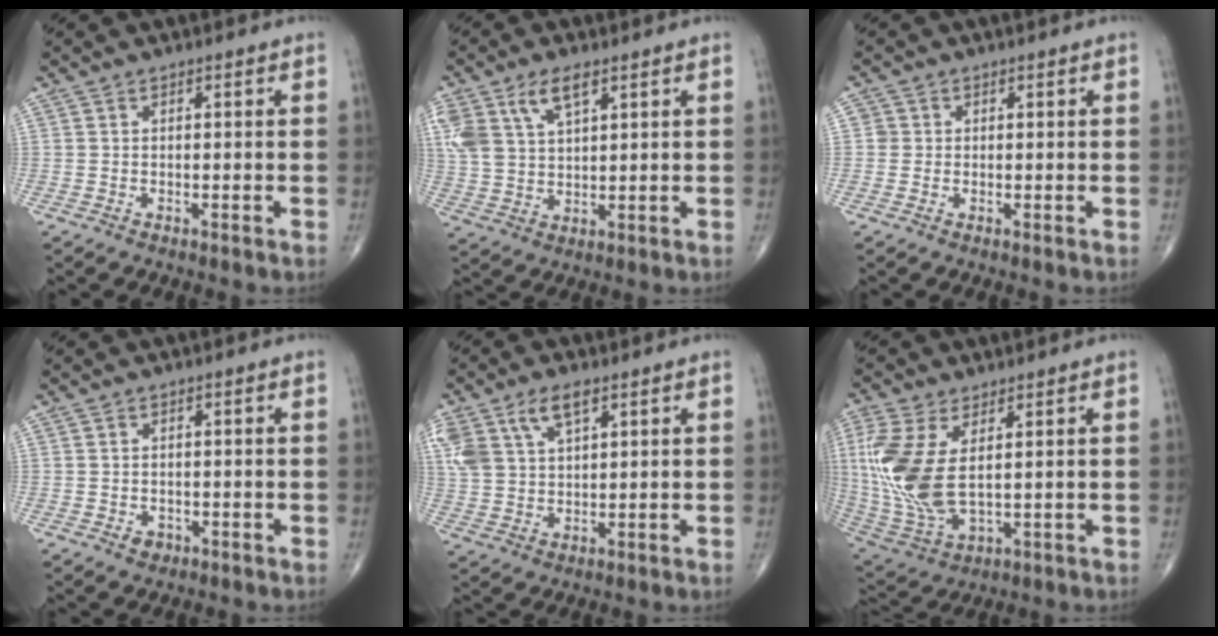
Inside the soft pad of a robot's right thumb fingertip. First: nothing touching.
{"total": 10.5, "force": [5.2, 5.3, 7.5], "torque": [-0.159, -0.005, 0.109]}
{"total": 1.4, "force": [0.0, 1.4, 0.1], "torque": [0.009, 0.004, -0.002]}
{"total": 1.8, "force": [-0.7, 1.4, 0.7], "torque": [-0.005, 0.002, -0.007]}
{"total": 10.7, "force": [5.3, 5.6, 7.5], "torque": [-0.159, -0.003, 0.110]}
{"total": 15.6, "force": [2.6, 7.7, 13.4], "torque": [-0.314, -0.015, 0.067]}